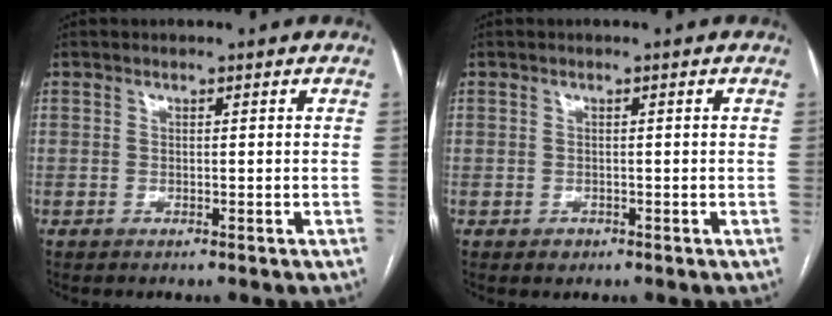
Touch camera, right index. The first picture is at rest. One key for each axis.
{"total": 1.2, "fx": -0.5, "fy": 1.1, "fz": 0.2, "tx": -0.002, "ty": 0.004, "tz": -0.005}